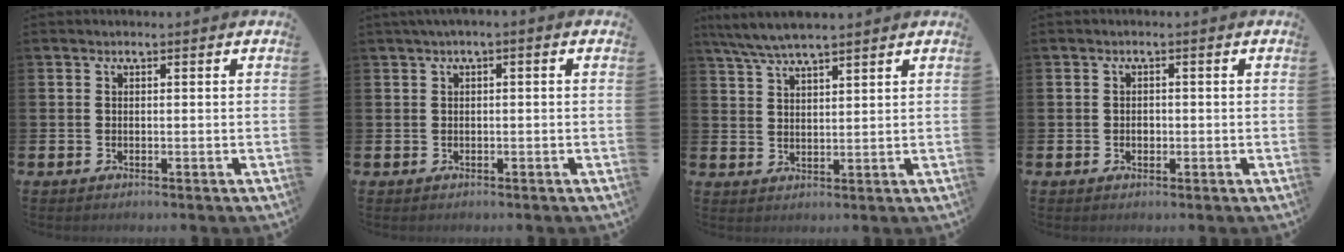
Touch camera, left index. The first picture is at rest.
{"total": 0.8, "force": [-0.2, 0.1, 0.8], "torque": [-0.015, 0.002, -0.004]}
{"total": 5.4, "force": [4.9, 0.5, 2.1], "torque": [-0.061, -0.013, 0.091]}
{"total": 1.0, "force": [-0.2, 0.8, 0.5], "torque": [-0.001, 0.002, -0.007]}